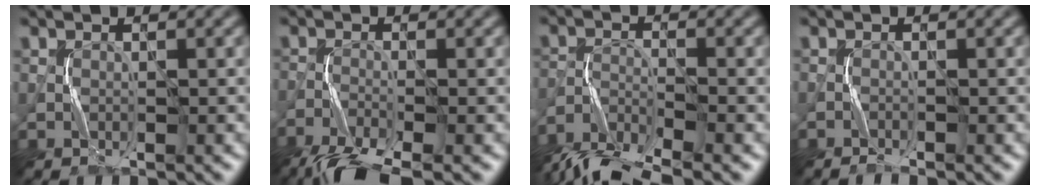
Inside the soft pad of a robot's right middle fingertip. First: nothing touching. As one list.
[{"total": 6.0, "force": [-5.0, 0.8, 3.2], "torque": [-0.066, -0.021, -0.105]}, {"total": 8.2, "force": [-7.5, 1.2, 3.0], "torque": [-0.060, -0.020, -0.140]}, {"total": 0.7, "force": [-0.7, -0.2, 0.0], "torque": [-0.002, 0.006, -0.017]}]